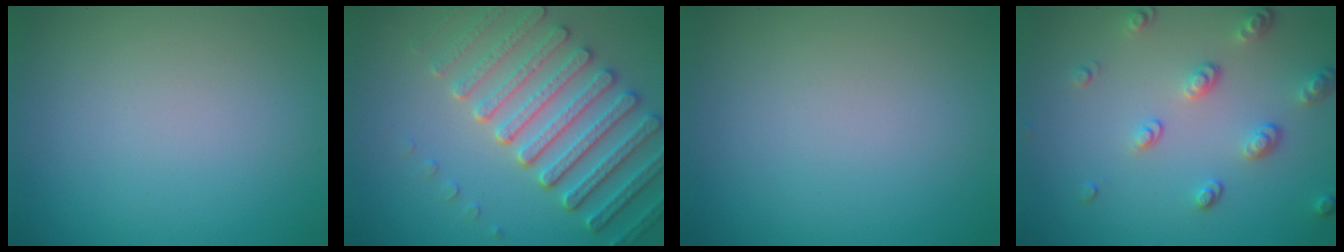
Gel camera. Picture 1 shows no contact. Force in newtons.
{"total": 6.1, "press": 5.4, "slide": 2.8}
{"total": 0.0}
{"total": 3.3, "press": 2.6, "slide": 2.1}